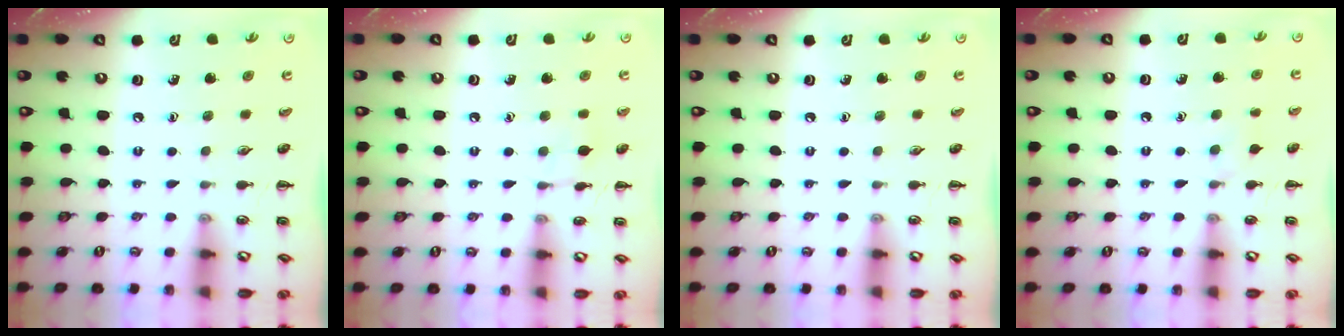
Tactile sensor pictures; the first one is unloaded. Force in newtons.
{"total": 7.1, "press": 6.9, "slide": 1.9}
{"total": 0.0}
{"total": 5.7, "press": 5.4, "slide": 1.8}